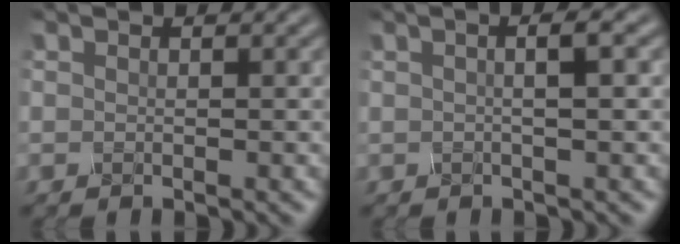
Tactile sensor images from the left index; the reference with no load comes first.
{"total": 3.3, "force": [0.7, 1.2, 3.0], "torque": [-0.025, 0.011, -0.013]}